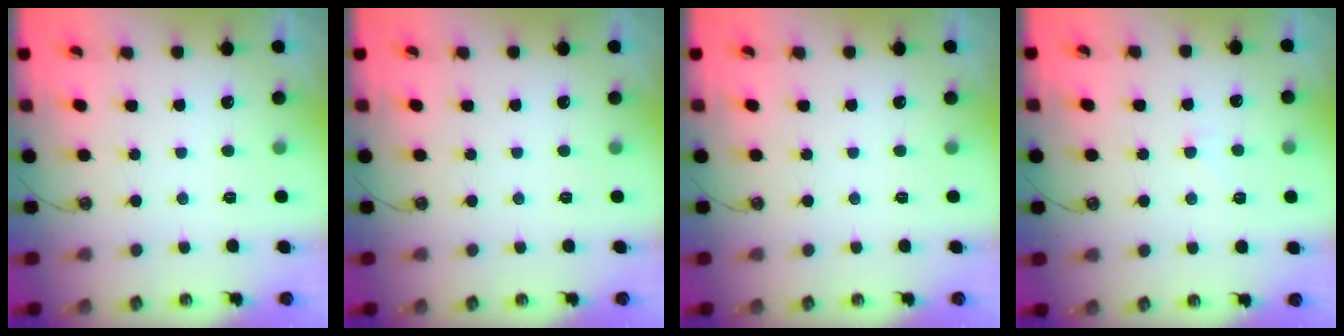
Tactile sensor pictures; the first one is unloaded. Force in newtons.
{"total": 0.0}
{"total": 0.0}
{"total": 3.9, "press": 3.8, "slide": 0.5}